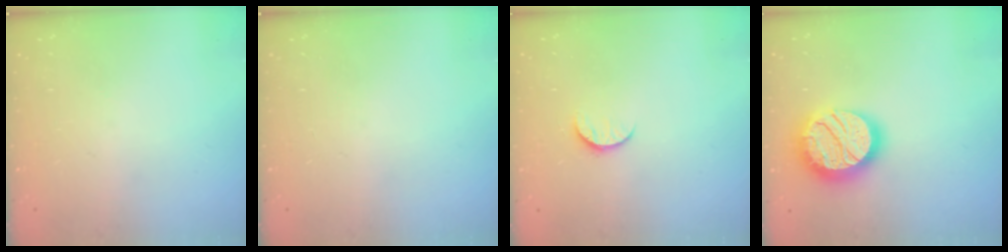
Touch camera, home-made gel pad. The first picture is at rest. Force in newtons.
{"total": 0.0}
{"total": 5.5, "press": 5.5, "slide": 0.4}
{"total": 20.9, "press": 20.9, "slide": 1.6}